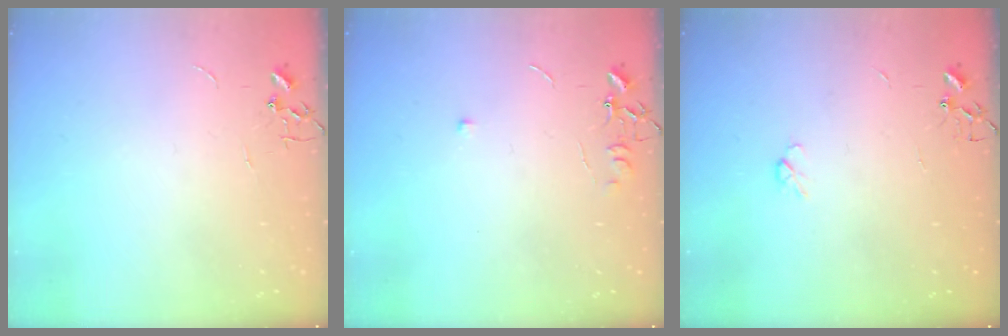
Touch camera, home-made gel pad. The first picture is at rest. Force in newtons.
{"total": 4.5, "press": 4.5, "slide": 0.6}
{"total": 3.5, "press": 3.5, "slide": 0.7}